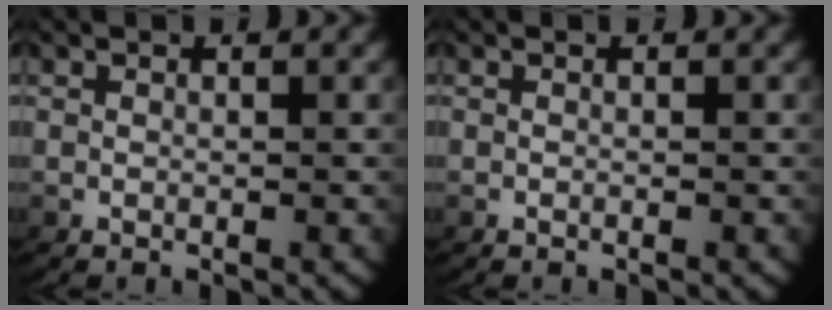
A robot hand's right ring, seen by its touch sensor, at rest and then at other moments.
{"total": 0.0}